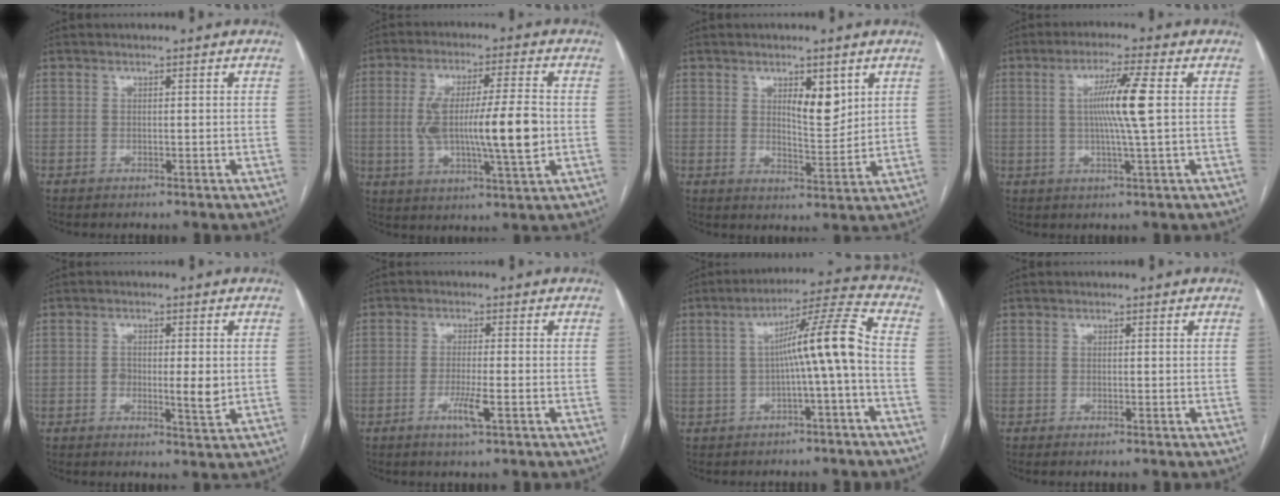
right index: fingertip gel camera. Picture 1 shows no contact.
{"total": 13.8, "force": [-0.7, 1.9, 13.6], "torque": [-0.250, 0.005, -0.010]}
{"total": 5.7, "force": [2.6, 2.0, 4.7], "torque": [-0.076, -0.008, 0.046]}
{"total": 7.7, "force": [1.0, -1.0, 7.6], "torque": [-0.138, 0.000, 0.019]}
{"total": 4.8, "force": [-0.4, 1.6, 4.6], "torque": [-0.073, -0.005, -0.005]}
{"total": 3.9, "force": [-1.7, 0.0, 3.5], "torque": [-0.070, -0.008, -0.031]}
{"total": 9.5, "force": [-1.0, -0.9, 9.4], "torque": [-0.148, 0.027, -0.016]}
{"total": 0.5, "force": [-0.2, 0.0, 0.5], "torque": [-0.011, 0.000, -0.004]}